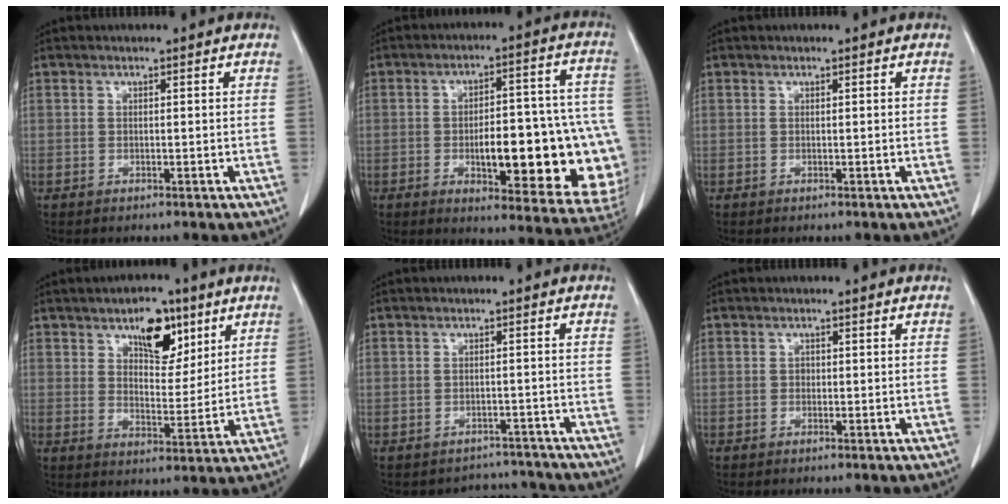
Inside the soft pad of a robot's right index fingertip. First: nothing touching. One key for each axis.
{"total": 22.2, "fx": -4.3, "fy": 6.4, "fz": 20.8, "tx": -0.193, "ty": 0.026, "tz": -0.031}
{"total": 0.0}
{"total": 8.8, "fx": 5.1, "fy": 4.1, "fz": 5.9, "tx": -0.088, "ty": 0.005, "tz": 0.083}
{"total": 4.0, "fx": -3.5, "fy": 1.4, "fz": -1.3, "tx": 0.017, "ty": 0.026, "tz": -0.043}
{"total": 0.6, "fx": 0.0, "fy": 0.5, "fz": 0.3, "tx": -0.001, "ty": 0.002, "tz": -0.001}